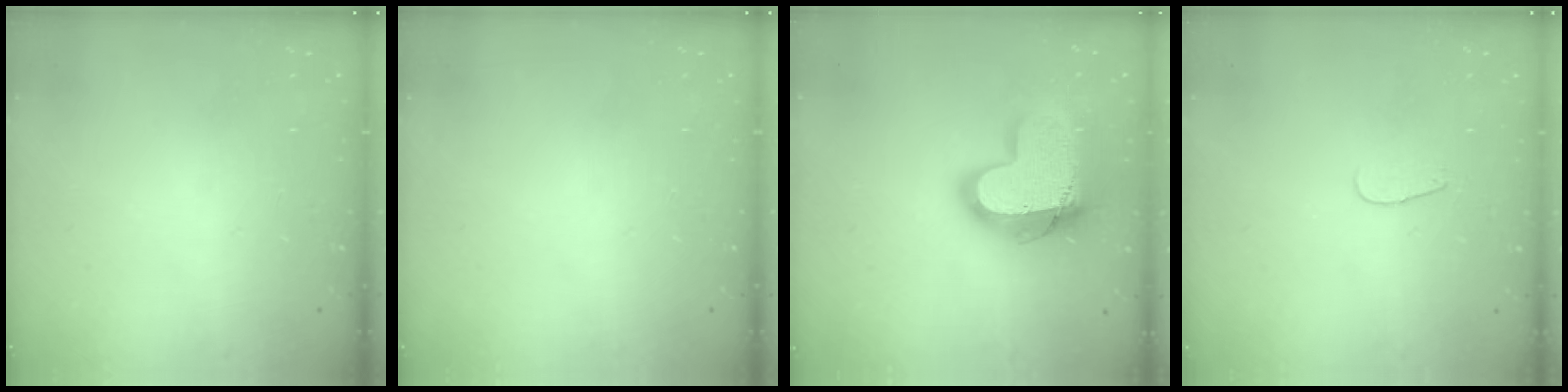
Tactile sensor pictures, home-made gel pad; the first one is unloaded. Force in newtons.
{"total": 0.0}
{"total": 18.9, "press": 18.8, "slide": 1.5}
{"total": 2.8, "press": 2.8, "slide": 0.2}